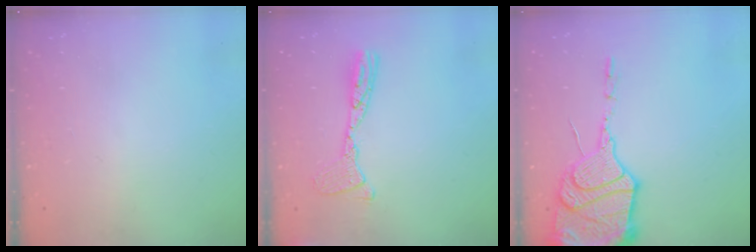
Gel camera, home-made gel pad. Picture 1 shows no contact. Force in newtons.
{"total": 12.0, "press": 11.9, "slide": 1.1}
{"total": 20.3, "press": 20.1, "slide": 2.1}